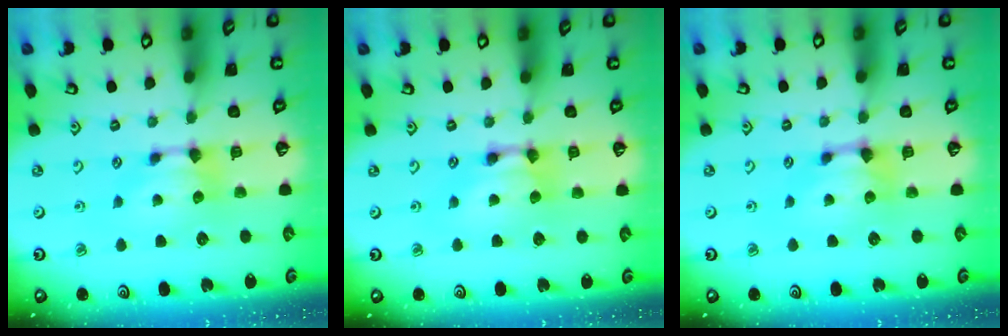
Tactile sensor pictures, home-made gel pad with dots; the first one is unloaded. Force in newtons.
{"total": 2.2, "press": 2.2, "slide": 0.1}
{"total": 0.9, "press": 0.6, "slide": 0.6}